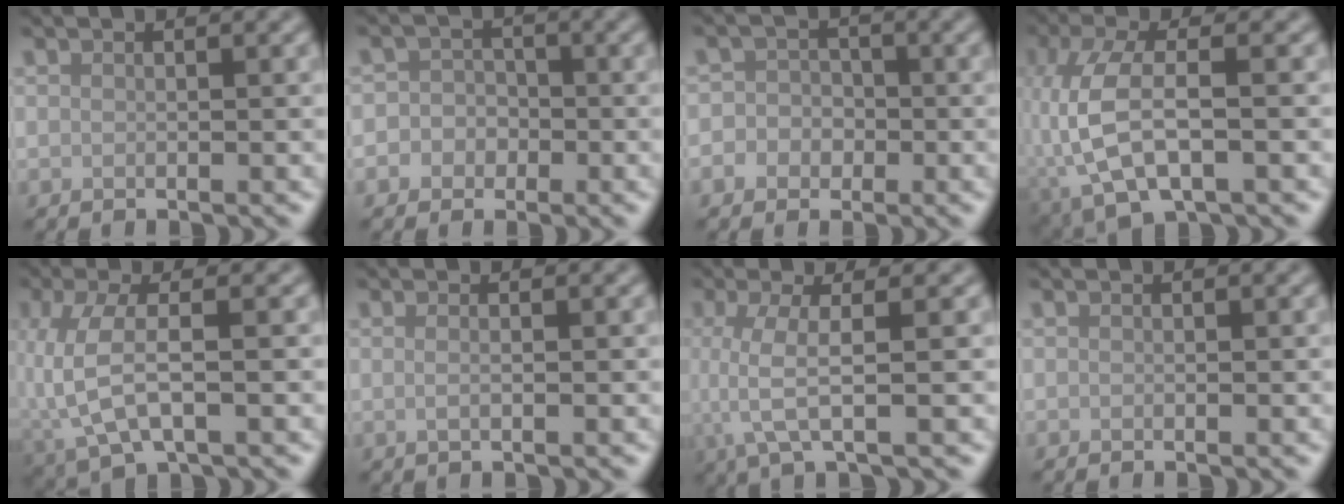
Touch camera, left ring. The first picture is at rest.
{"total": 3.2, "force": [-1.0, 3.0, 0.6], "torque": [0.022, 0.008, -0.034]}
{"total": 2.9, "force": [-0.8, 2.7, 0.7], "torque": [0.016, 0.009, -0.032]}
{"total": 7.0, "force": [-2.0, 2.9, 6.1], "torque": [-0.142, -0.001, -0.045]}
{"total": 5.0, "force": [-0.8, 2.0, 4.6], "torque": [-0.114, -0.007, -0.015]}
{"total": 1.3, "force": [0.1, 0.6, 1.2], "torque": [-0.017, -0.006, -0.006]}
{"total": 4.2, "force": [-0.3, 1.0, 4.1], "torque": [-0.085, -0.003, -0.007]}
{"total": 0.0}